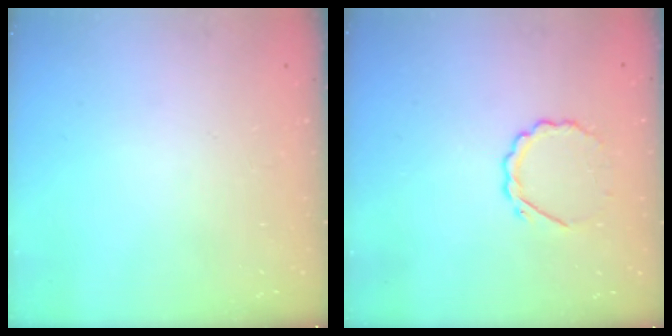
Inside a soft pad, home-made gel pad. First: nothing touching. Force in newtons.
{"total": 4.8, "press": 4.6, "slide": 1.5}